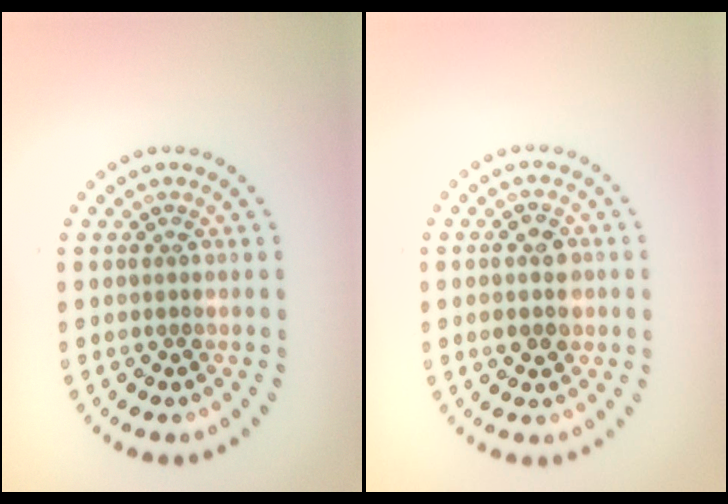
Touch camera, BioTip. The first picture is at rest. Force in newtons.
{"total": 2.8, "press": 2.8, "slide": 0.1}